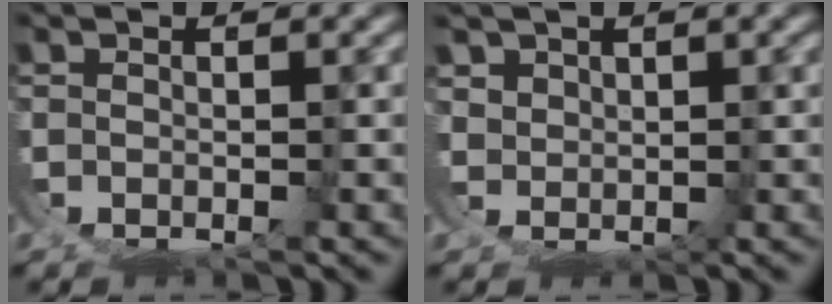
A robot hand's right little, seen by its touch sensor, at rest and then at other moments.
{"total": 1.9, "force": [1.7, 0.7, 0.6], "torque": [-0.018, -0.011, 0.047]}